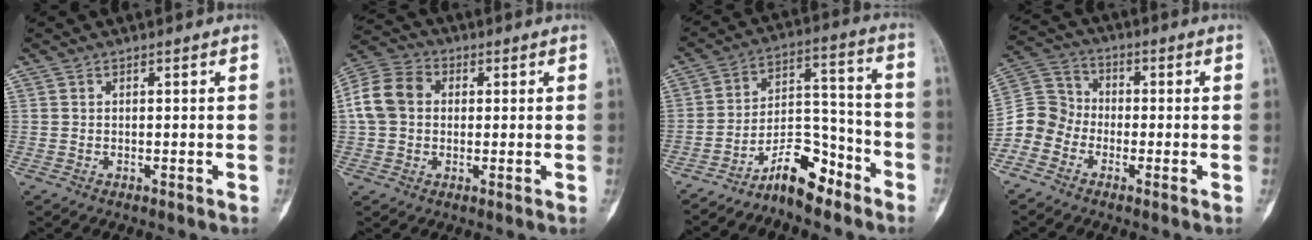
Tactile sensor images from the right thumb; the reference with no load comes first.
{"total": 9.2, "force": [0.9, 7.3, 5.5], "torque": [-0.105, 0.027, 0.008]}
{"total": 10.4, "force": [-8.0, 4.0, 5.4], "torque": [-0.079, 0.093, -0.147]}
{"total": 7.3, "force": [-3.8, 6.0, 2.0], "torque": [-0.024, 0.036, -0.090]}